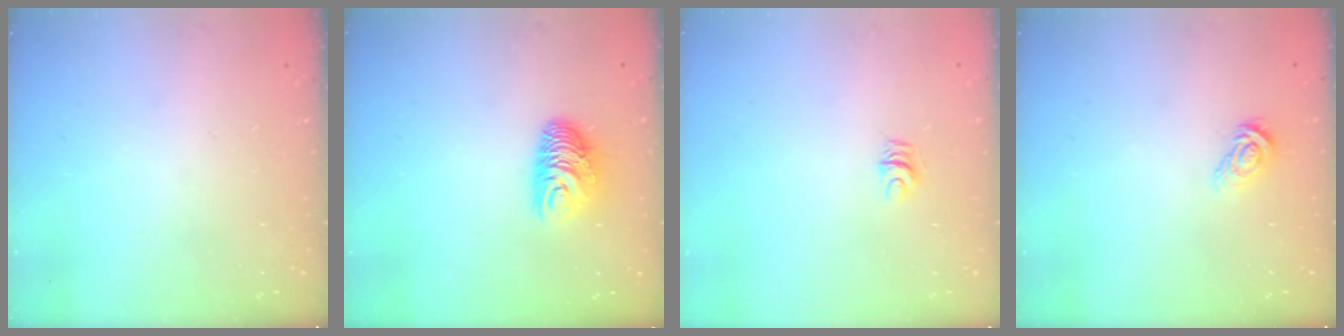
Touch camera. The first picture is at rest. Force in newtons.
{"total": 8.9, "press": 8.9, "slide": 0.3}
{"total": 4.6, "press": 4.5, "slide": 0.5}
{"total": 6.6, "press": 6.6, "slide": 0.2}